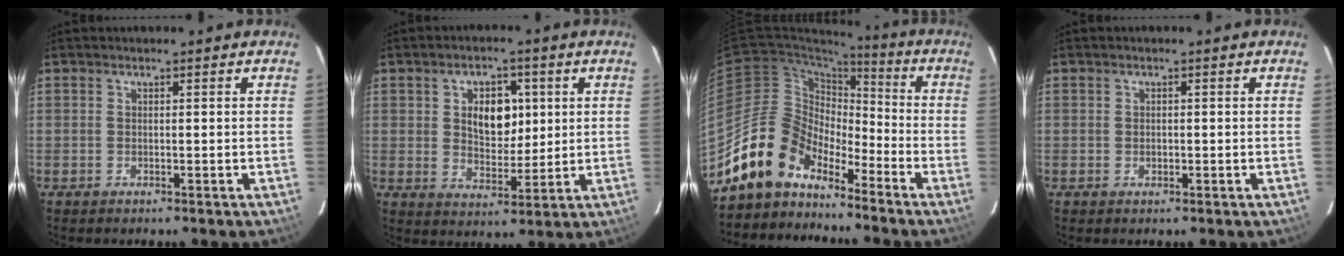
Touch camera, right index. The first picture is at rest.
{"total": 8.4, "force": [2.1, 5.4, 6.0], "torque": [-0.099, 0.010, 0.041]}
{"total": 13.3, "force": [-10.8, 6.8, 3.9], "torque": [-0.077, 0.027, -0.199]}
{"total": 0.8, "force": [-0.1, 0.7, 0.3], "torque": [-0.001, 0.001, -0.001]}